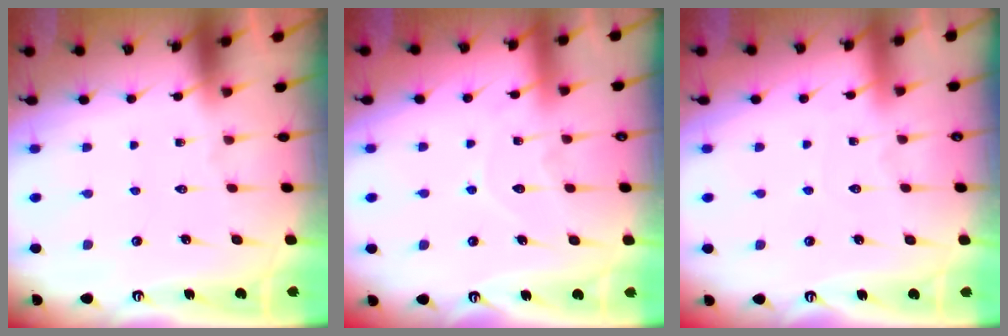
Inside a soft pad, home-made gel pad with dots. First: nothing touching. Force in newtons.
{"total": 7.3, "press": 7.3, "slide": 0.8}
{"total": 2.4, "press": 2.3, "slide": 0.2}